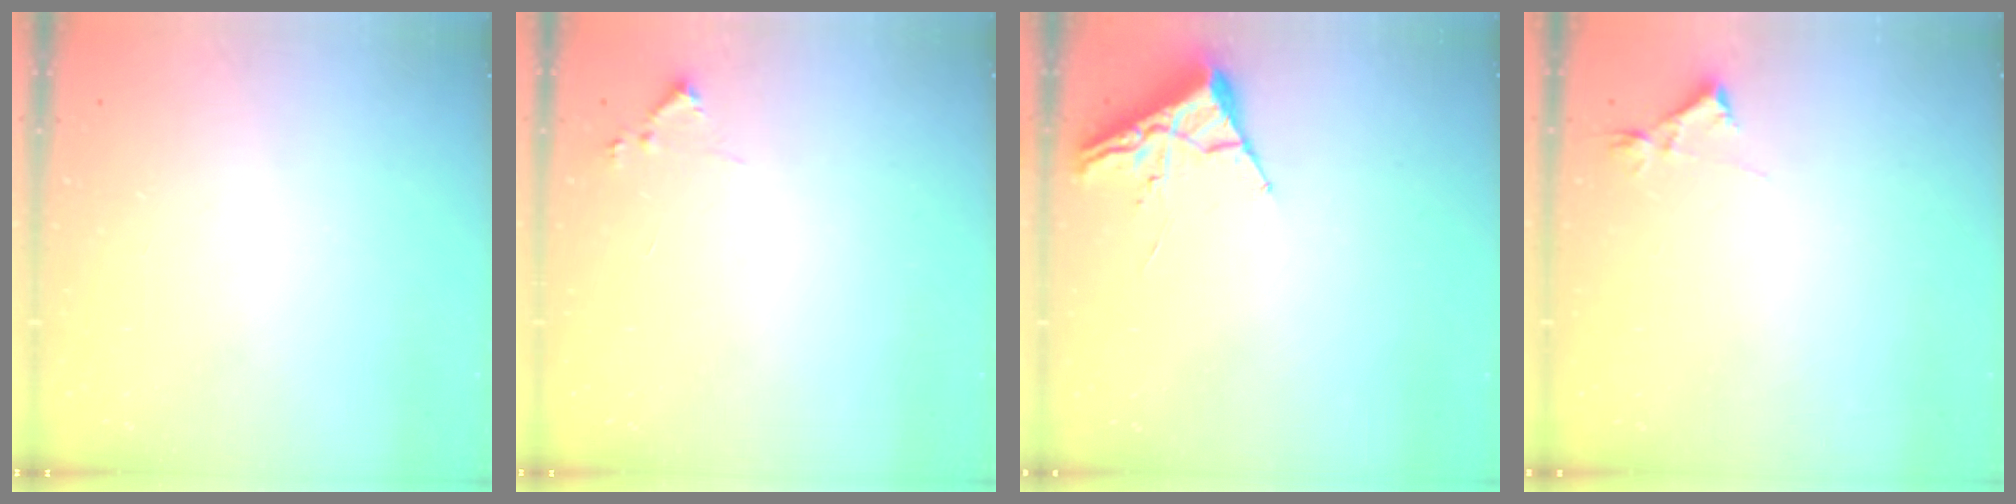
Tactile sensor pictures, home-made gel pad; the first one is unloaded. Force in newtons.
{"total": 5.7, "press": 5.7, "slide": 0.6}
{"total": 3.9, "press": 3.9, "slide": 0.5}
{"total": 3.4, "press": 3.3, "slide": 0.7}